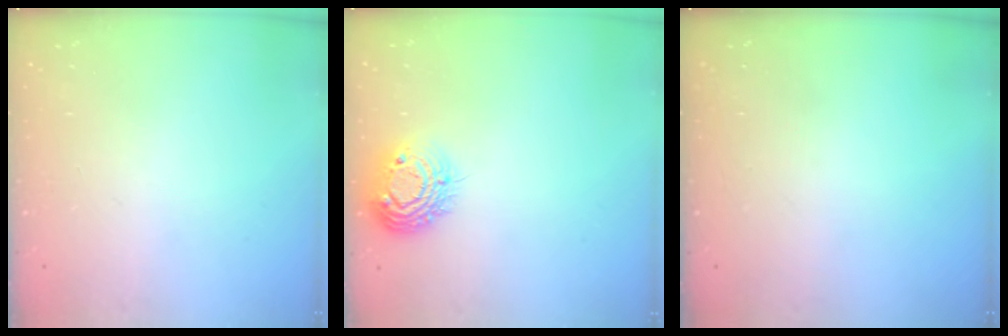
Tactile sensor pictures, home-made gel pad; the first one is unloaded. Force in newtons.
{"total": 11.6, "press": 11.6, "slide": 0.9}
{"total": 0.0}